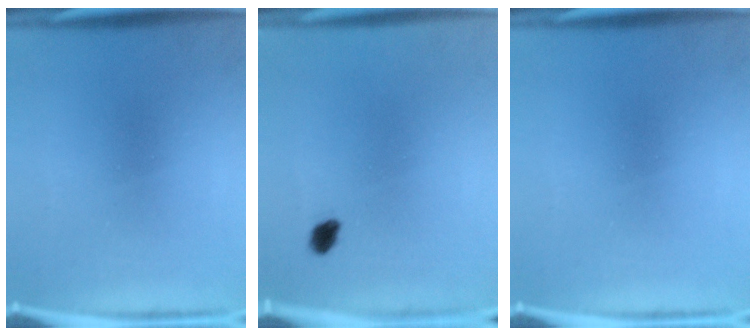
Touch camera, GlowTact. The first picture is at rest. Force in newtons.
{"total": 1.9}
{"total": 0.0}